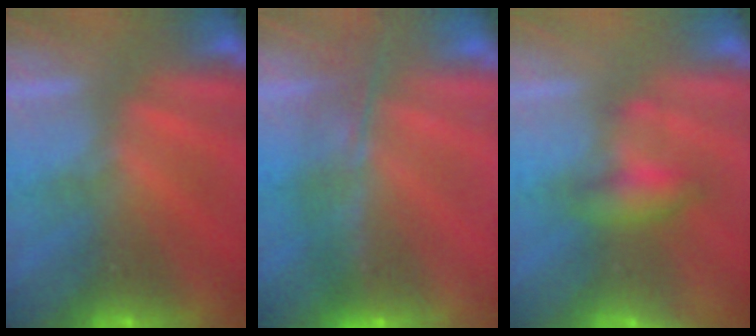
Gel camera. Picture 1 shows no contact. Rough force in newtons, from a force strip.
{"total": 10.6}
{"total": 2.0}